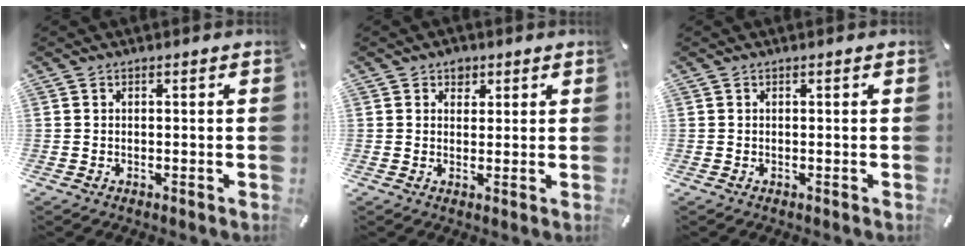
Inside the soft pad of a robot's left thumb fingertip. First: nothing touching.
{"total": 2.7, "force": [1.4, 2.2, 0.7], "torque": [-0.001, -0.003, 0.022]}
{"total": 0.0}